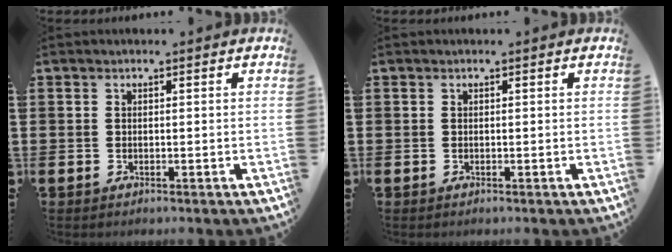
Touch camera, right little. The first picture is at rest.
{"total": 0.0}